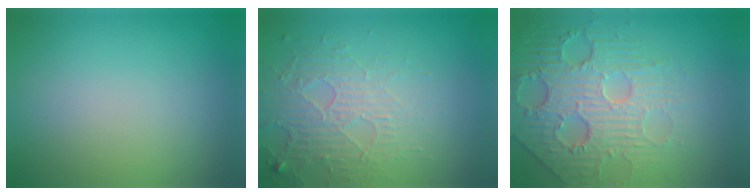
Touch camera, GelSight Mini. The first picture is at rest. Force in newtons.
{"total": 5.1, "press": 3.4, "slide": 3.8}
{"total": 7.3, "press": 5.4, "slide": 4.9}